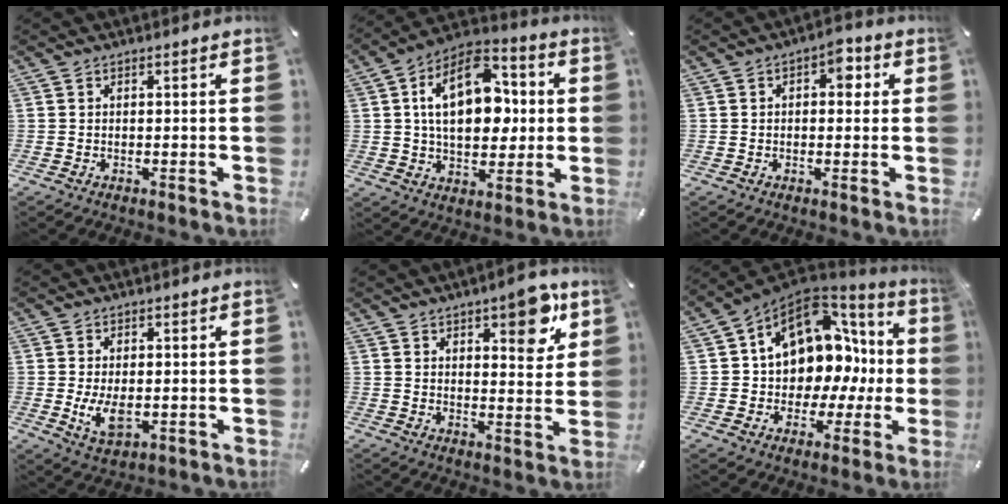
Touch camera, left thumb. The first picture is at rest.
{"total": 18.3, "force": [3.3, 12.0, 13.3], "torque": [-0.217, -0.003, 0.056]}
{"total": 4.6, "force": [0.9, 2.9, 3.5], "torque": [-0.032, -0.003, 0.004]}
{"total": 6.4, "force": [-0.4, 3.8, 5.1], "torque": [-0.100, -0.008, -0.010]}
{"total": 9.3, "force": [5.9, 4.2, 5.8], "torque": [-0.055, -0.033, 0.093]}
{"total": 14.7, "force": [5.5, 10.6, 8.5], "torque": [-0.128, -0.050, 0.095]}